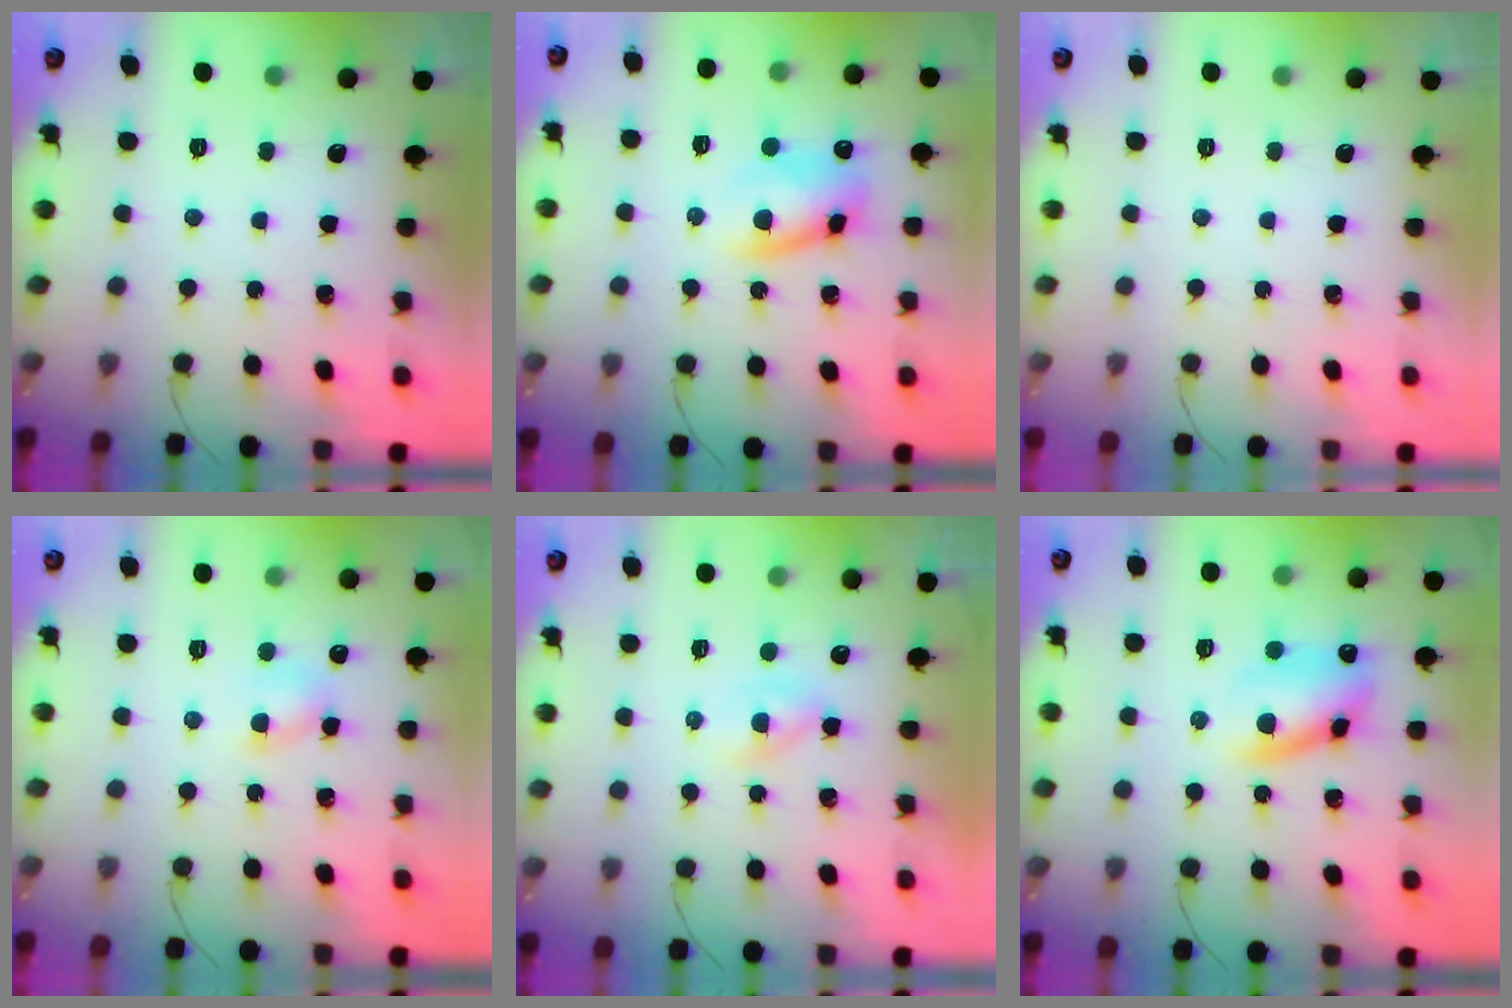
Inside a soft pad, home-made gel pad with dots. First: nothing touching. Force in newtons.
{"total": 10.4, "press": 10.2, "slide": 2.0}
{"total": 0.0}
{"total": 5.5, "press": 5.3, "slide": 1.4}
{"total": 1.9, "press": 1.6, "slide": 0.9}
{"total": 12.2, "press": 12.0, "slide": 2.3}